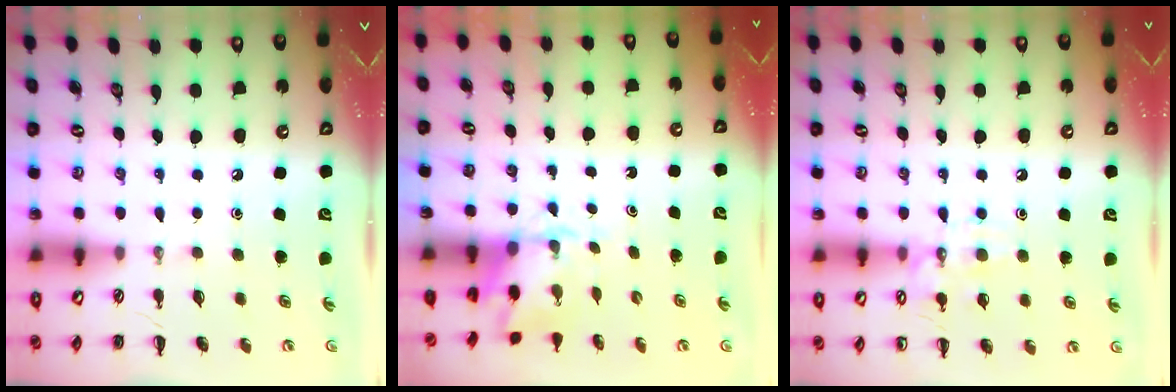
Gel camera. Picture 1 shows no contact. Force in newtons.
{"total": 4.5, "press": 4.5, "slide": 0.3}
{"total": 9.7, "press": 9.7, "slide": 0.7}